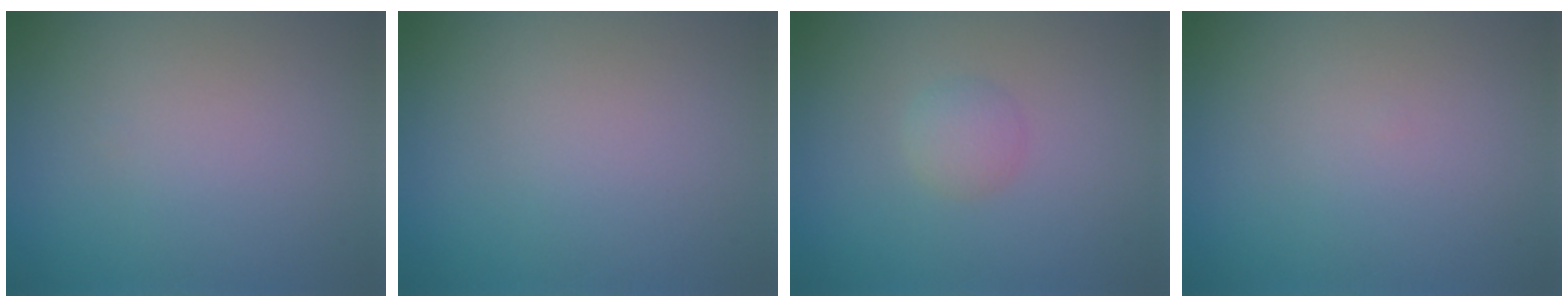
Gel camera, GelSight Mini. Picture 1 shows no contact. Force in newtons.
{"total": 0.0}
{"total": 1.4, "press": 1.4, "slide": 0.0}
{"total": 0.0}